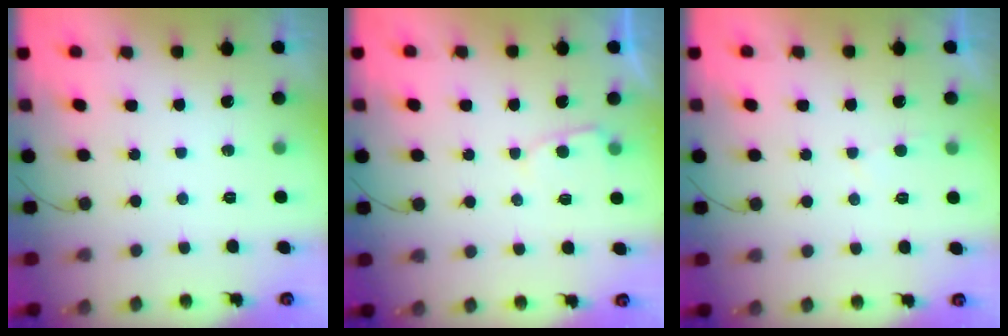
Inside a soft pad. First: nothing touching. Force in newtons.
{"total": 3.0, "press": 2.9, "slide": 0.3}
{"total": 1.7, "press": 1.6, "slide": 0.2}